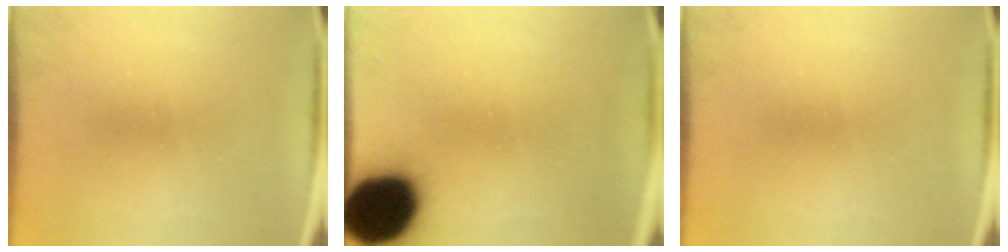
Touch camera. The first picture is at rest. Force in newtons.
{"total": 21.3}
{"total": 0.0}